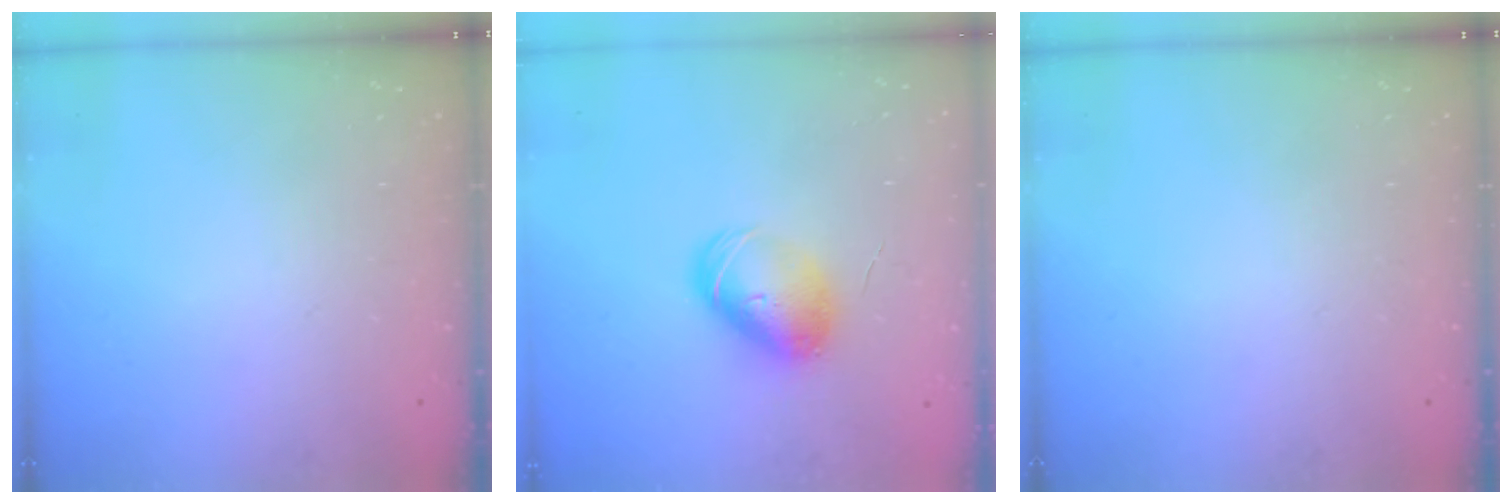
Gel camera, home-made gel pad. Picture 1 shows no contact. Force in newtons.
{"total": 9.2, "press": 9.2, "slide": 0.3}
{"total": 0.0}